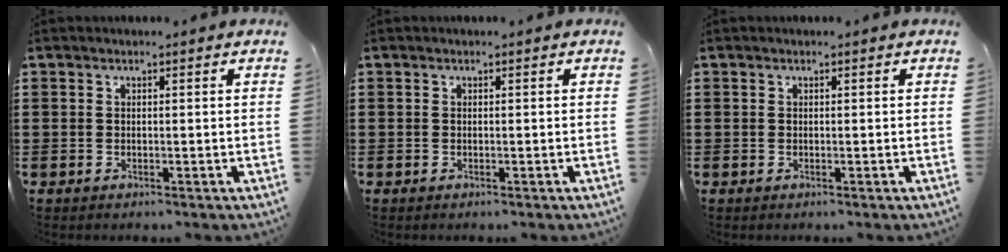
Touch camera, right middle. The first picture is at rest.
{"total": 0.0}
{"total": 0.0}